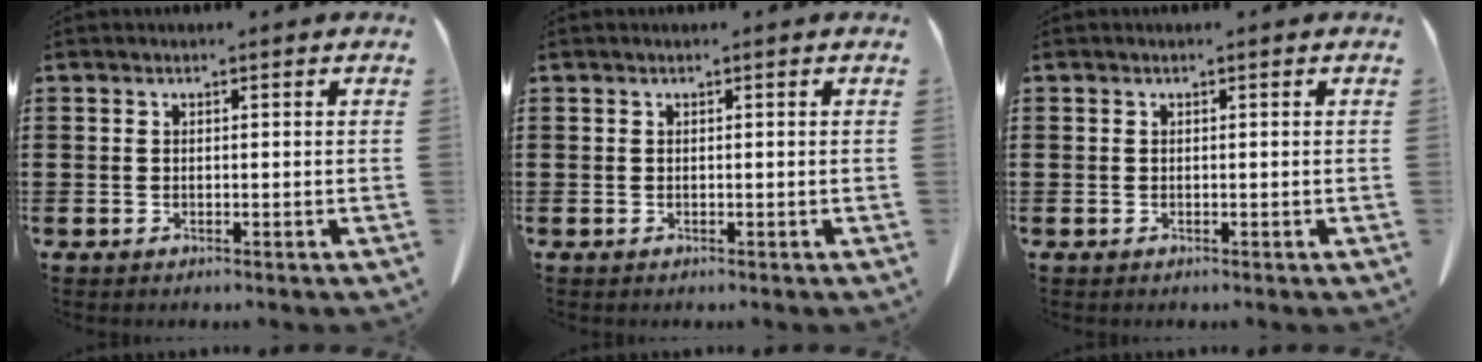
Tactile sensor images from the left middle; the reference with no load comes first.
{"total": 0.0}
{"total": 0.0}